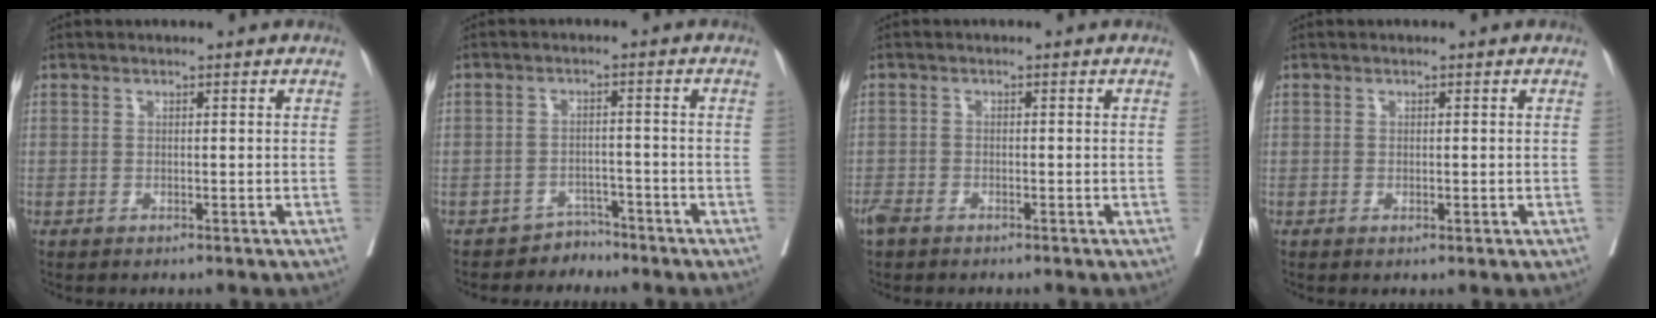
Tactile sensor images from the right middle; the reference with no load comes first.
{"total": 2.7, "force": [-2.3, 1.3, -0.8], "torque": [0.019, 0.007, -0.034]}
{"total": 2.3, "force": [-1.9, 0.8, 0.9], "torque": [-0.020, -0.003, -0.036]}
{"total": 0.8, "force": [-0.2, 0.3, 0.7], "torque": [-0.014, -0.004, -0.001]}